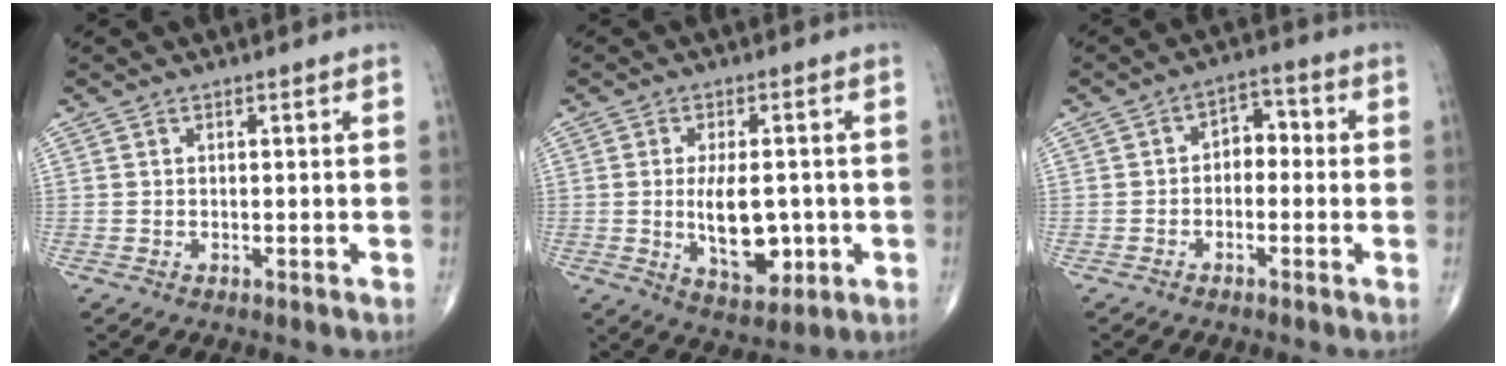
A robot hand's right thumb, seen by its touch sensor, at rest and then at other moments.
{"total": 10.0, "force": [-1.2, 5.1, 8.6], "torque": [-0.120, -0.008, -0.008]}
{"total": 4.7, "force": [-0.6, 3.3, 3.2], "torque": [-0.022, 0.023, -0.024]}